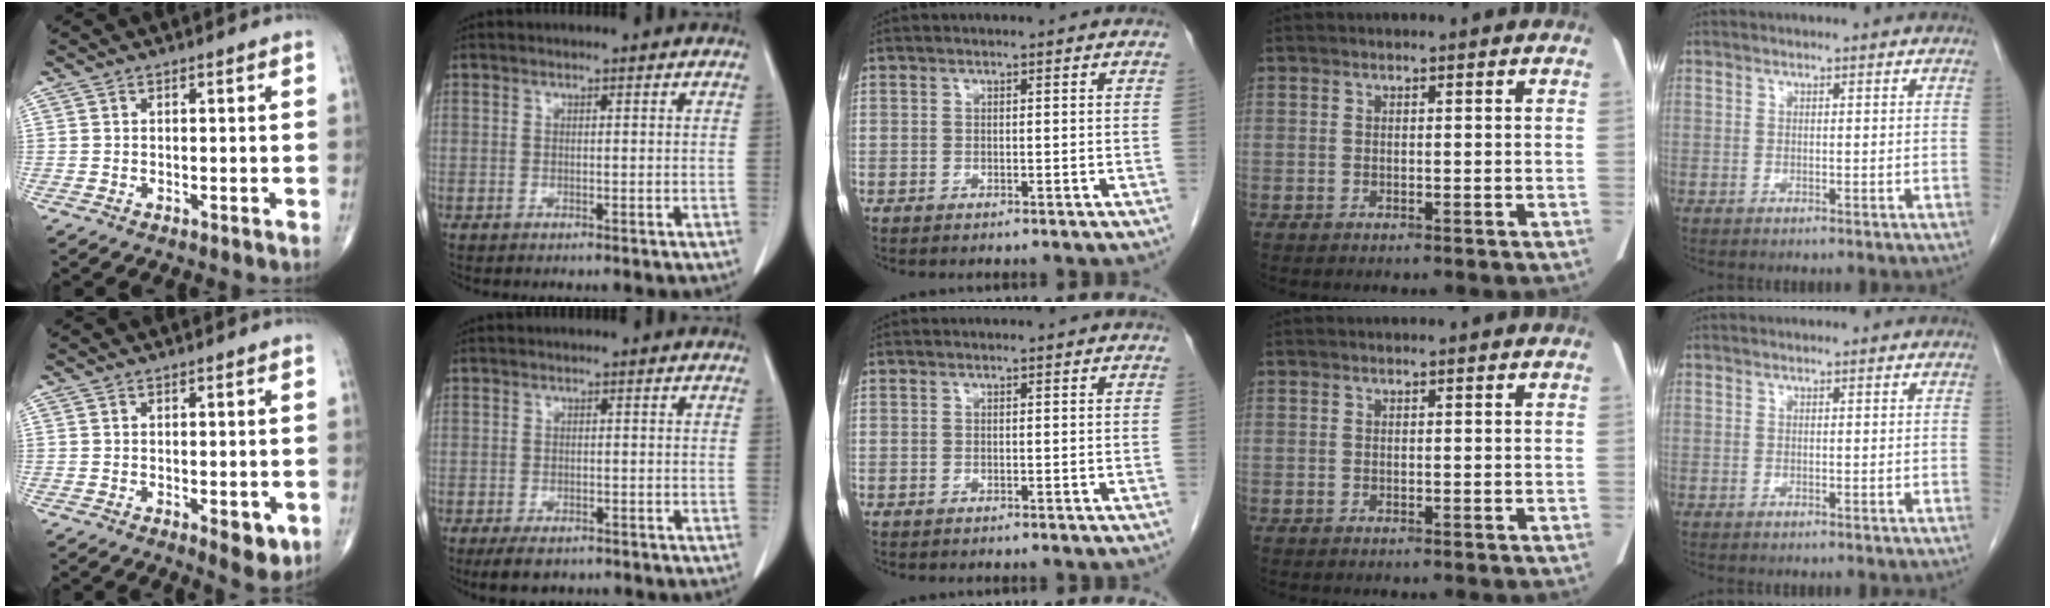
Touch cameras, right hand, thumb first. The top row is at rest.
{"thumb": {"total": 4.9, "force": [-1.5, 2.0, 4.2], "torque": [-0.041, -0.008, -0.014]}, "index": {"total": 3.8, "force": [-2.7, 1.9, 1.9], "torque": [-0.032, -0.005, -0.037]}}